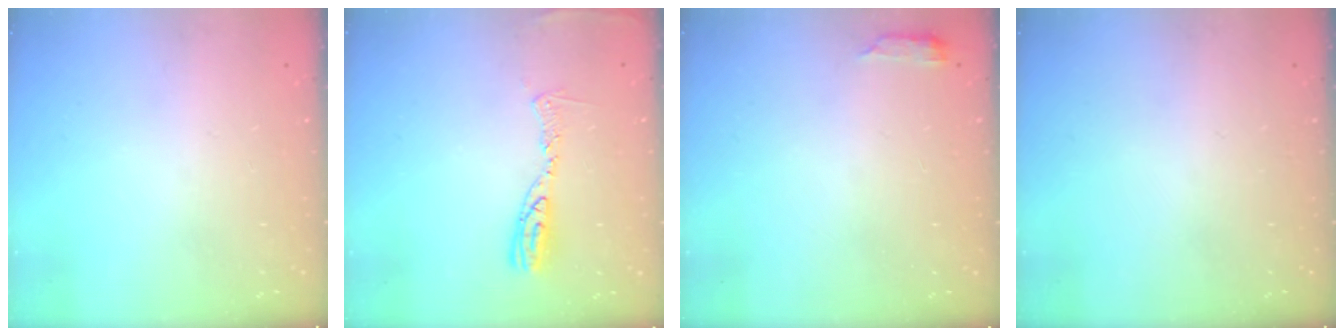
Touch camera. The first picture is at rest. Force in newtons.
{"total": 8.8, "press": 8.8, "slide": 0.9}
{"total": 2.6, "press": 2.6, "slide": 0.5}
{"total": 0.0}